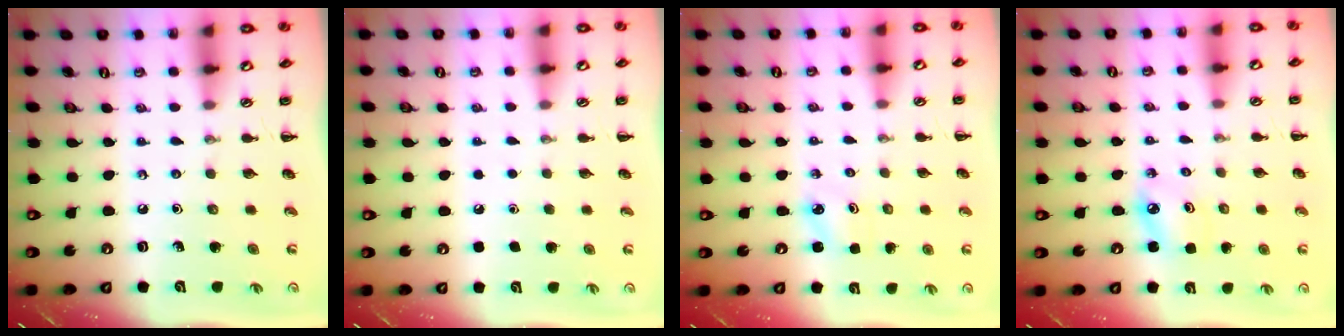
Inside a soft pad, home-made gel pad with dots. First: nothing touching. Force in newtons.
{"total": 1.8, "press": 1.7, "slide": 0.1}
{"total": 1.7, "press": 1.7, "slide": 0.2}
{"total": 4.0, "press": 3.9, "slide": 0.8}